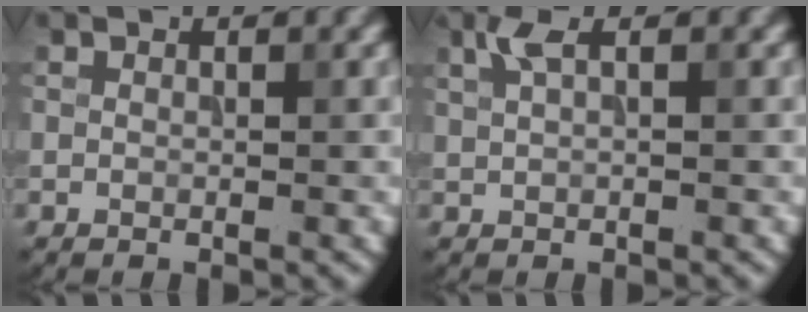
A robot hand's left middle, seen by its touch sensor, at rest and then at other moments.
{"total": 1.6, "force": [0.9, 0.3, 1.2], "torque": [-0.030, 0.002, 0.015]}